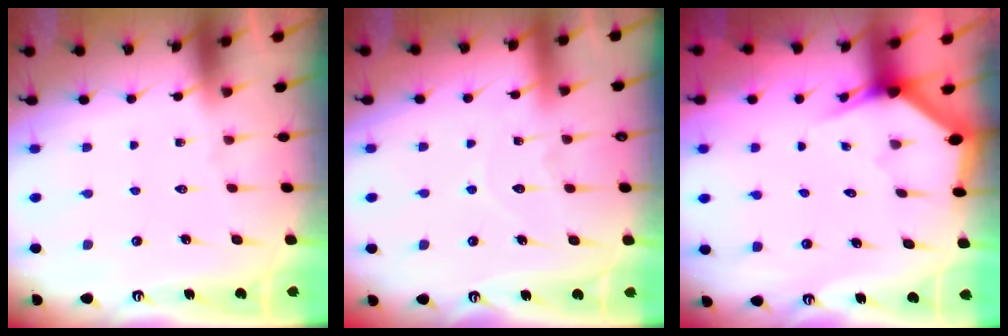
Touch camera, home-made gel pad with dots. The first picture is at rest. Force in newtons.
{"total": 6.1, "press": 6.1, "slide": 0.5}
{"total": 2.6, "press": 2.6, "slide": 0.2}